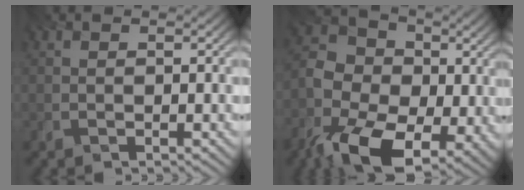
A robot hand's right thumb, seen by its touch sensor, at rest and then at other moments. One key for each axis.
{"total": 15.6, "fx": -5.0, "fy": 10.8, "fz": 10.0, "tx": -0.228, "ty": -0.034, "tz": -0.098}